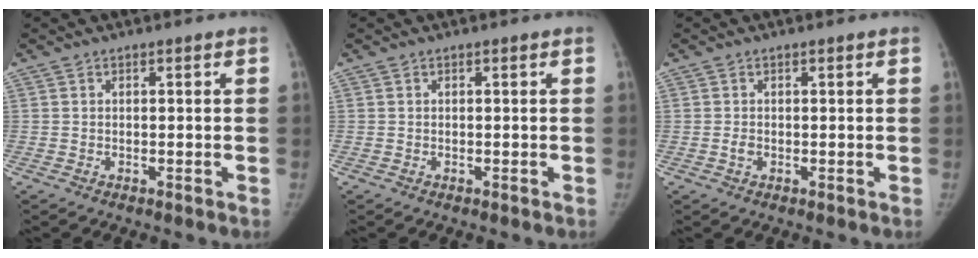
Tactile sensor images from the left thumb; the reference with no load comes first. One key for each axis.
{"total": 0.0}
{"total": 0.9, "fx": -0.1, "fy": 0.7, "fz": 0.6, "tx": -0.012, "ty": -0.001, "tz": -0.002}